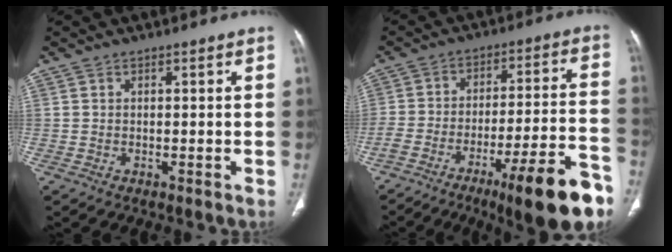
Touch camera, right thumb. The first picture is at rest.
{"total": 19.9, "force": [-12.1, 3.5, 15.4], "torque": [-0.195, 0.069, -0.184]}